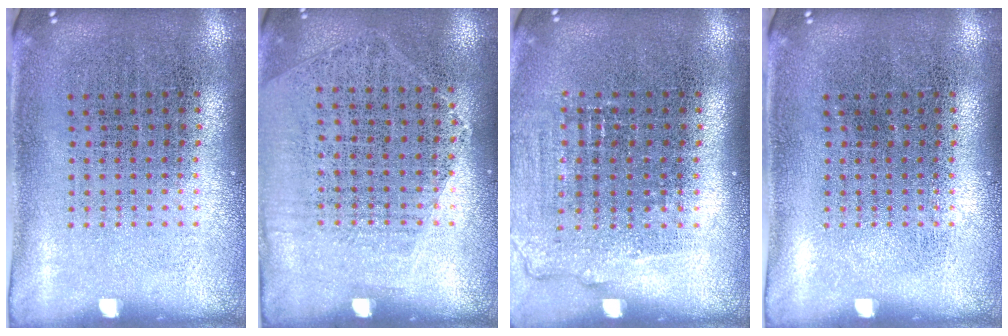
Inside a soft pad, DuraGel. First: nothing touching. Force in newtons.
{"total": 1.2, "press": 1.0, "slide": 0.6}
{"total": 1.0, "press": 1.0, "slide": 0.4}
{"total": 0.0}